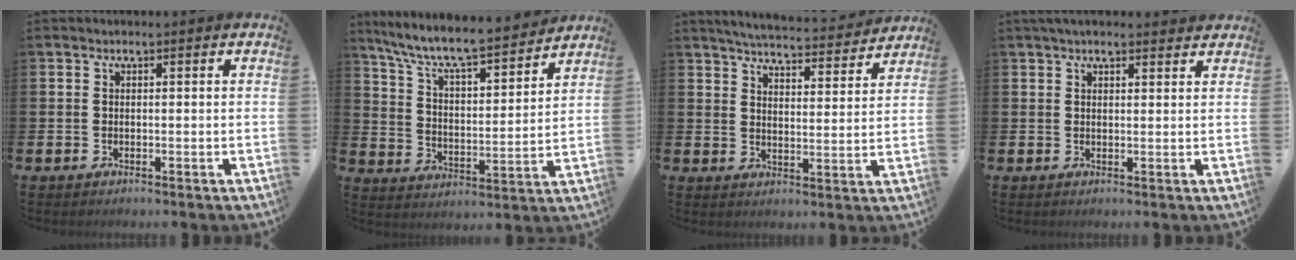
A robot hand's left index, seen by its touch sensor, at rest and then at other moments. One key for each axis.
{"total": 8.7, "fx": 8.1, "fy": 1.0, "fz": 3.1, "tx": -0.094, "ty": -0.062, "tz": 0.136}
{"total": 5.5, "fx": 5.4, "fy": 0.4, "fz": 1.0, "tx": -0.035, "ty": -0.040, "tz": 0.091}
{"total": 2.6, "fx": 2.3, "fy": 0.6, "fz": 0.9, "tx": -0.021, "ty": 0.000, "tz": 0.042}